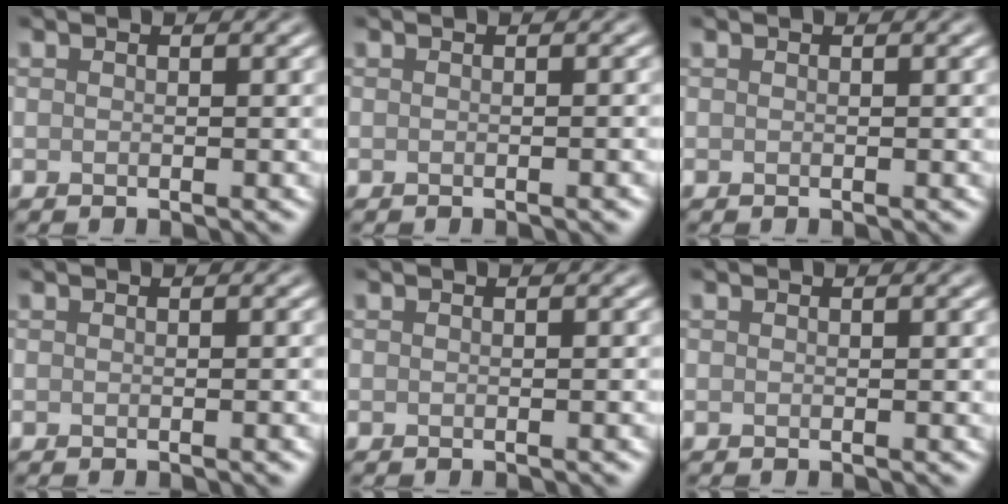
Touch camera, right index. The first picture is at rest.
{"total": 0.9, "force": [-0.3, 0.2, 0.8], "torque": [-0.005, 0.003, -0.006]}
{"total": 0.0}
{"total": 0.9, "force": [-0.3, 0.2, 0.9], "torque": [-0.006, 0.002, -0.004]}
{"total": 0.6, "force": [-0.3, 0.1, 0.5], "torque": [-0.004, 0.003, -0.004]}
{"total": 0.0}